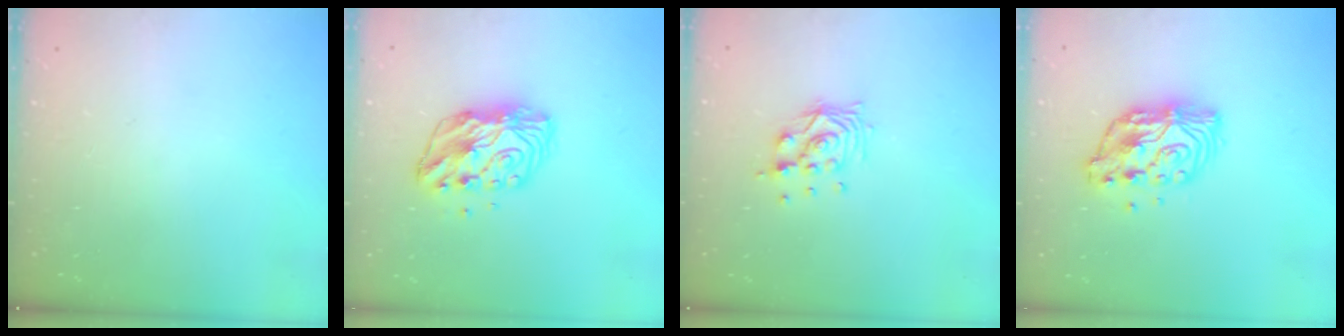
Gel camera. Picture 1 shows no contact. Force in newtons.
{"total": 11.2, "press": 11.2, "slide": 0.9}
{"total": 9.6, "press": 9.5, "slide": 1.2}
{"total": 11.0, "press": 10.9, "slide": 0.9}